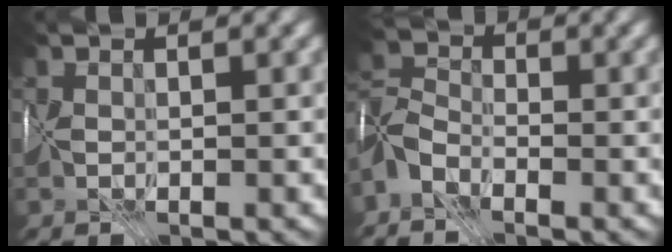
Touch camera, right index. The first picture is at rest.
{"total": 2.9, "force": [-2.6, 0.9, 1.1], "torque": [-0.031, 0.009, -0.068]}